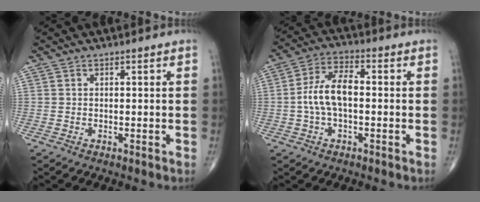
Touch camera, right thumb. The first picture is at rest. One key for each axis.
{"total": 8.7, "fx": -0.6, "fy": 4.3, "fz": 7.5, "tx": -0.152, "ty": 0.027, "tz": -0.018}